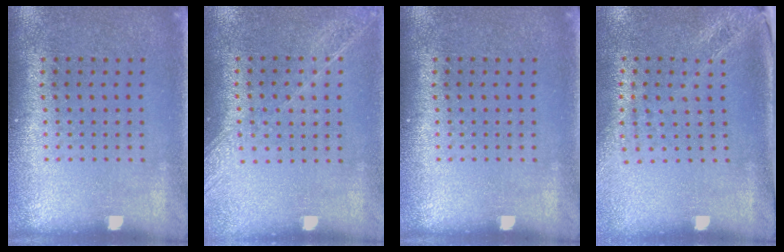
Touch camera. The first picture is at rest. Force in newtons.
{"total": 1.3, "press": 1.3, "slide": 0.4}
{"total": 0.0}
{"total": 1.8, "press": 1.5, "slide": 1.1}